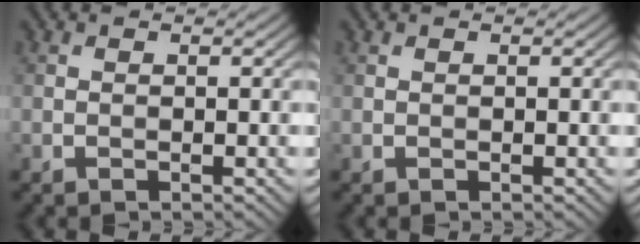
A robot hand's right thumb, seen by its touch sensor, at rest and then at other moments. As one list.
[{"total": 0.0}]